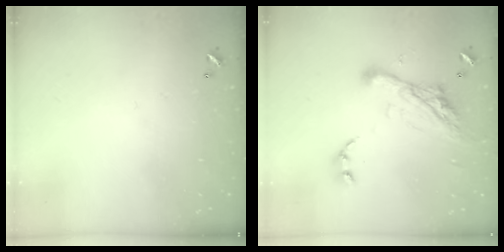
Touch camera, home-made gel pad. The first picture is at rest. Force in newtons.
{"total": 15.1, "press": 15.0, "slide": 2.0}